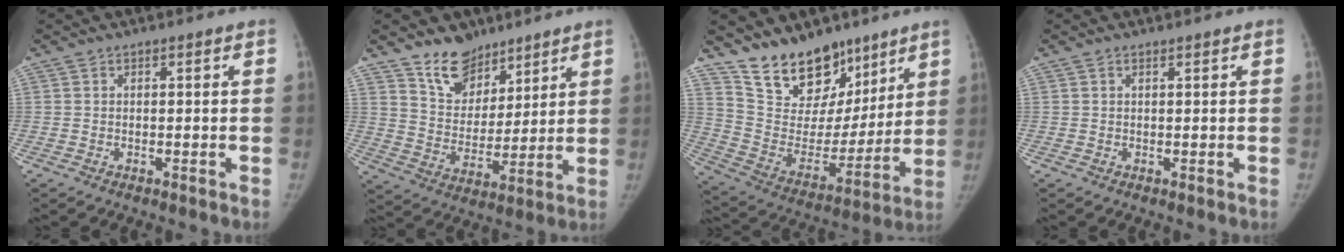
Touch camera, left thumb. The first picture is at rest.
{"total": 11.1, "force": [8.3, 6.7, 3.0], "torque": [-0.019, -0.064, 0.159]}
{"total": 20.0, "force": [14.6, 11.1, 7.8], "torque": [-0.072, -0.087, 0.253]}
{"total": 0.6, "force": [0.5, 0.1, 0.3], "torque": [-0.009, 0.000, 0.010]}